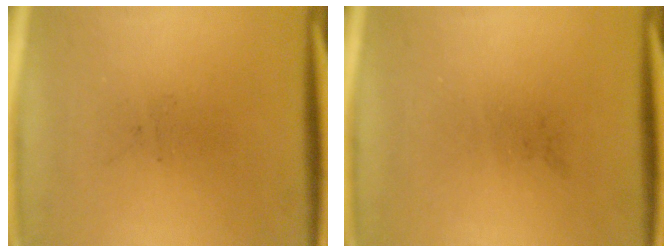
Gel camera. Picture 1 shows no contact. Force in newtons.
{"total": 0.0}